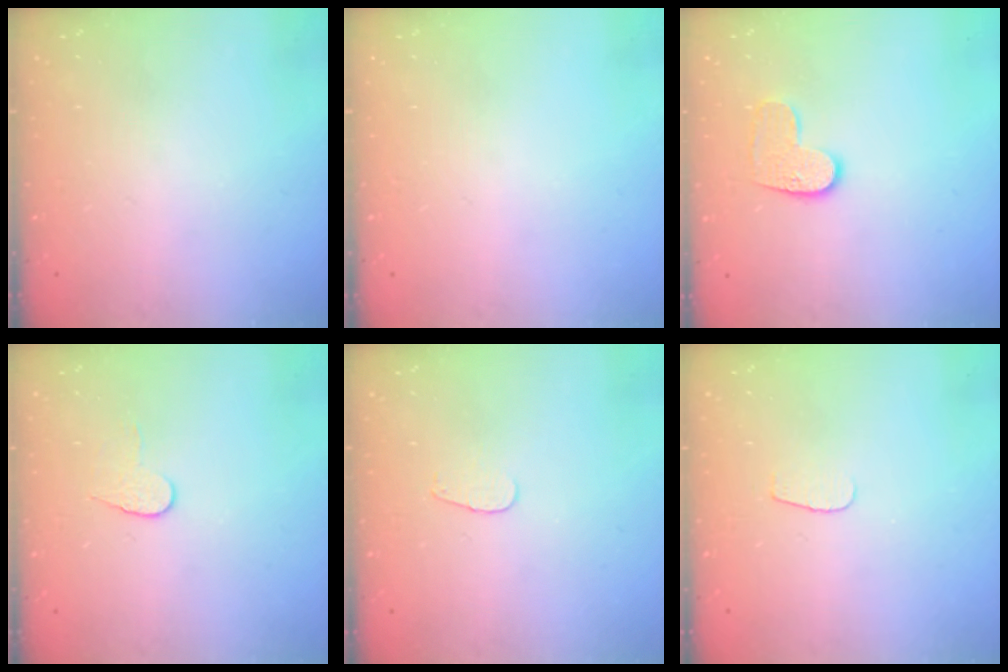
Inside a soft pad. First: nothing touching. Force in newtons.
{"total": 0.0}
{"total": 8.0, "press": 8.0, "slide": 0.3}
{"total": 6.0, "press": 6.0, "slide": 0.5}
{"total": 3.4, "press": 3.4, "slide": 0.4}
{"total": 3.5, "press": 3.5, "slide": 0.3}